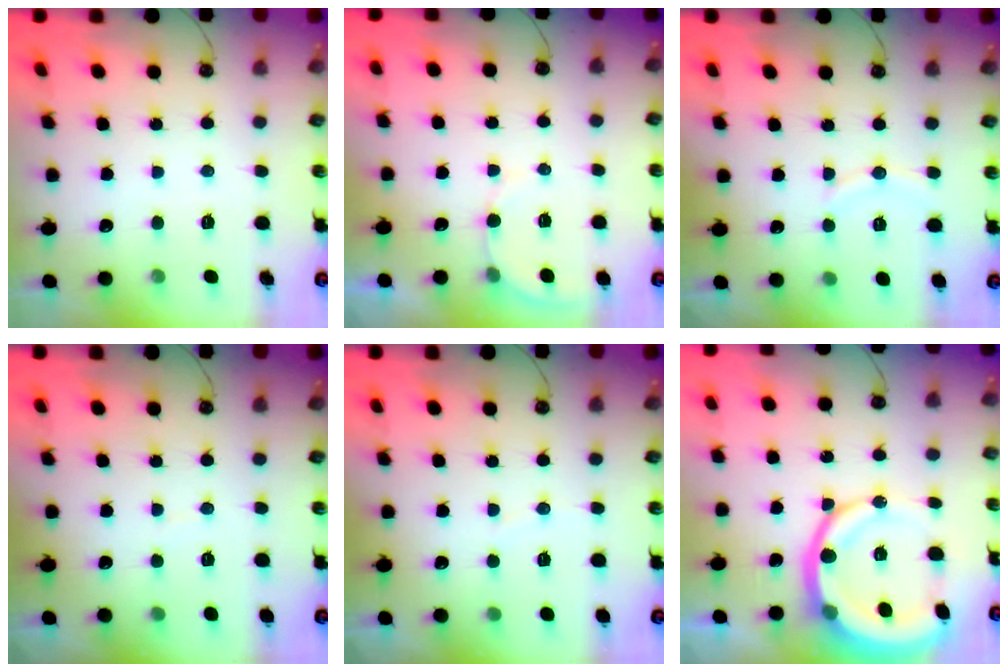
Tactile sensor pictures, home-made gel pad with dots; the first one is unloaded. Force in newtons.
{"total": 4.4, "press": 4.4, "slide": 0.3}
{"total": 6.8, "press": 6.8, "slide": 0.7}
{"total": 1.6, "press": 1.5, "slide": 0.1}
{"total": 1.8, "press": 1.5, "slide": 1.1}
{"total": 16.6, "press": 16.3, "slide": 3.1}